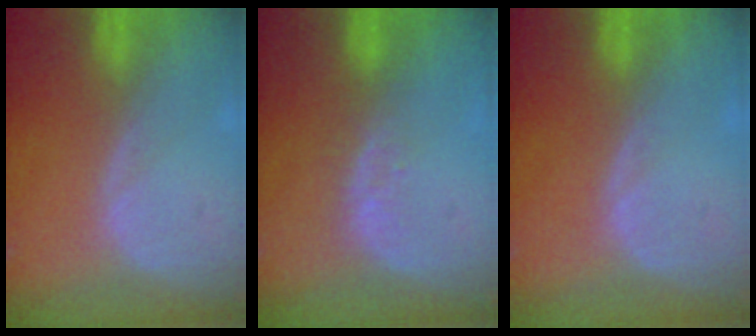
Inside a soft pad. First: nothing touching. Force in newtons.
{"total": 2.9, "press": 2.3, "slide": 1.8}
{"total": 0.0}